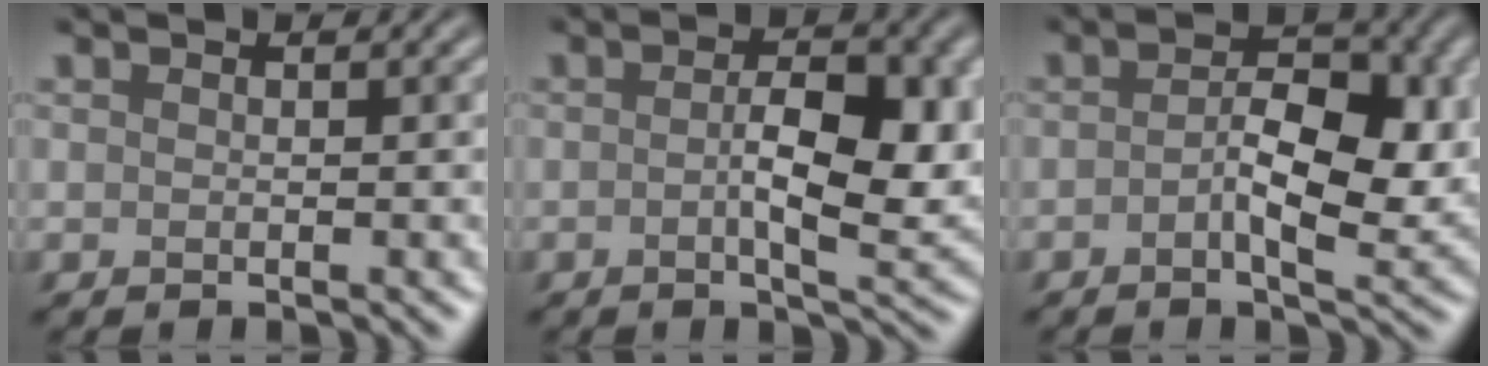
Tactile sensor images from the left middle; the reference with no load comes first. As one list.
[{"total": 6.4, "force": [-0.1, 2.3, 6.0], "torque": [-0.094, -0.006, -0.001]}, {"total": 5.9, "force": [-0.5, 2.6, 5.3], "torque": [-0.081, -0.003, -0.011]}]